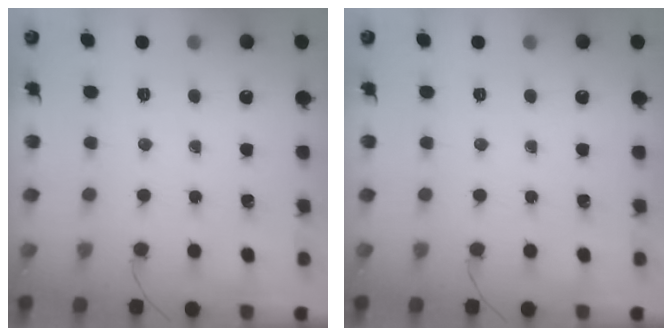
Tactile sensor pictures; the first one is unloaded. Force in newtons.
{"total": 0.0}